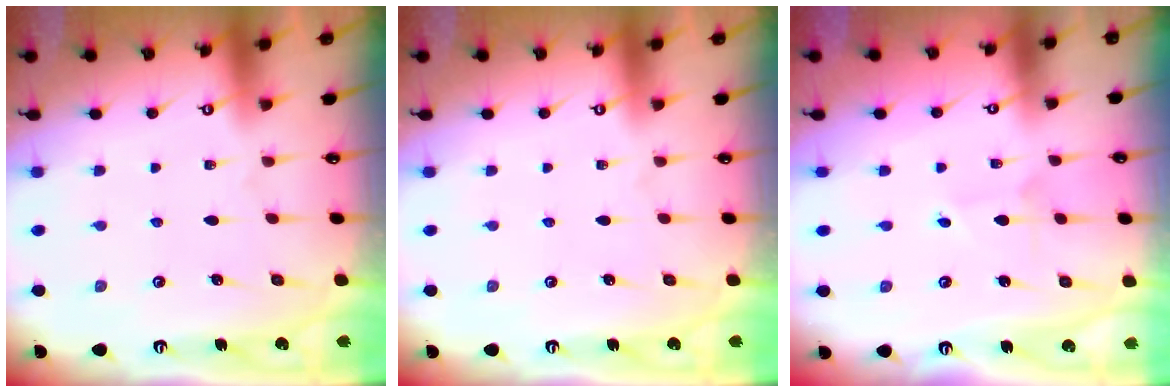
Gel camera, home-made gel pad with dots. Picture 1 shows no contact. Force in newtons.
{"total": 0.0}
{"total": 2.0, "press": 2.0, "slide": 0.2}